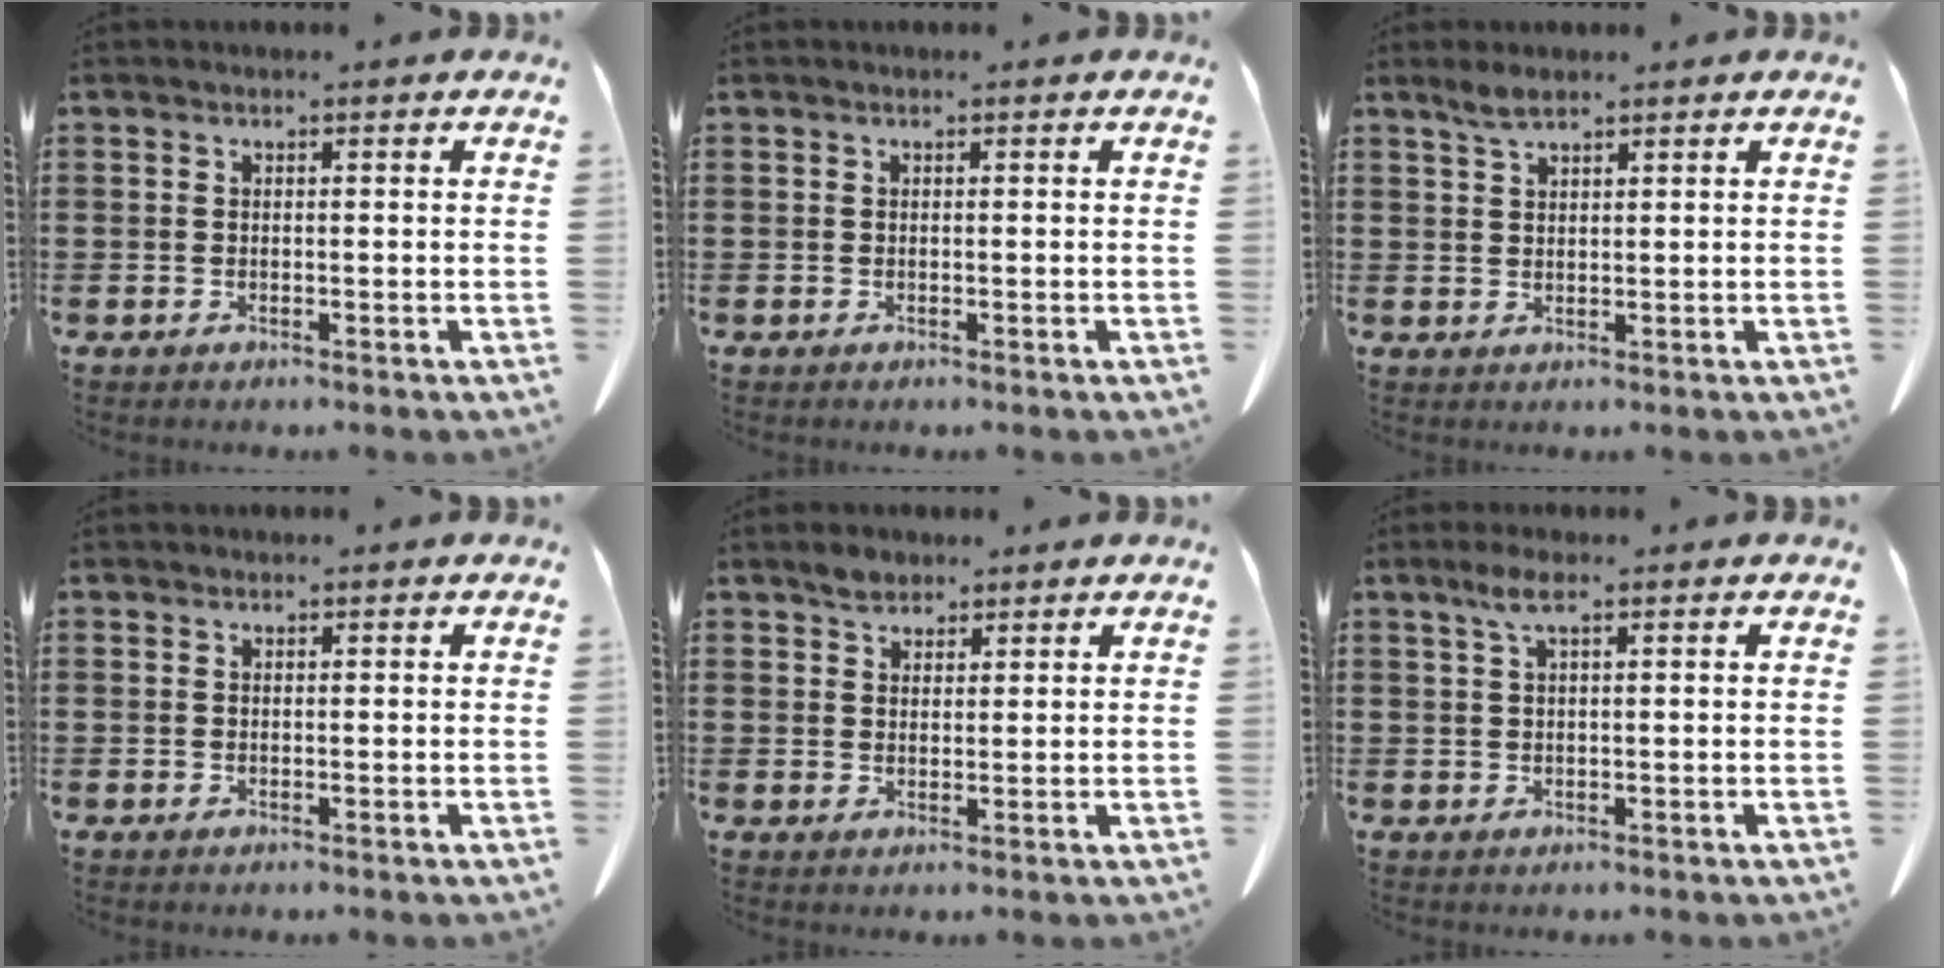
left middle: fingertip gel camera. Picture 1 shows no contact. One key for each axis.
{"total": 0.0}
{"total": 2.5, "fx": 1.9, "fy": 0.6, "fz": 1.5, "tx": -0.034, "ty": 0.003, "tz": 0.034}
{"total": 0.0}
{"total": 2.2, "fx": 1.9, "fy": 1.1, "fz": 0.5, "tx": -0.007, "ty": 0.000, "tz": 0.035}
{"total": 3.0, "fx": 1.4, "fy": 0.6, "fz": 2.5, "tx": -0.054, "ty": 0.005, "tz": 0.024}